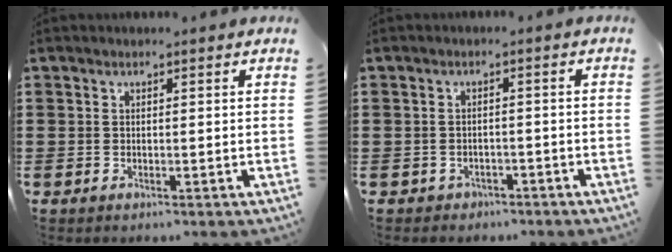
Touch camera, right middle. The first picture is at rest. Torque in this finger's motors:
{"motor_torque": [-0.24, 0.20, 0.04, 0.00]}